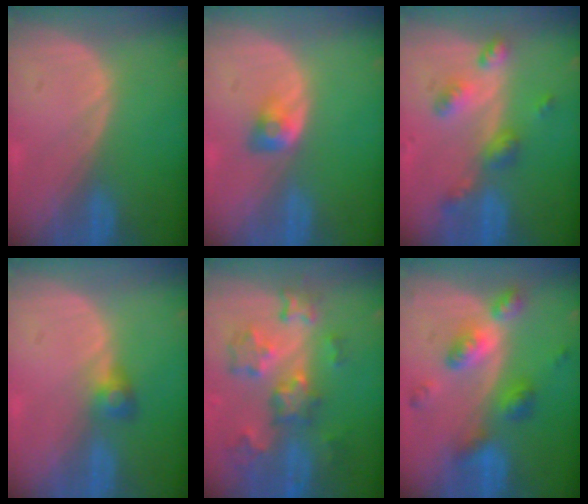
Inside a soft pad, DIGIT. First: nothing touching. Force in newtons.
{"total": 2.9, "press": 2.5, "slide": 1.5}
{"total": 6.1, "press": 5.4, "slide": 2.9}
{"total": 2.6, "press": 2.5, "slide": 0.7}
{"total": 9.2, "press": 8.1, "slide": 4.4}
{"total": 7.2, "press": 7.2, "slide": 0.4}